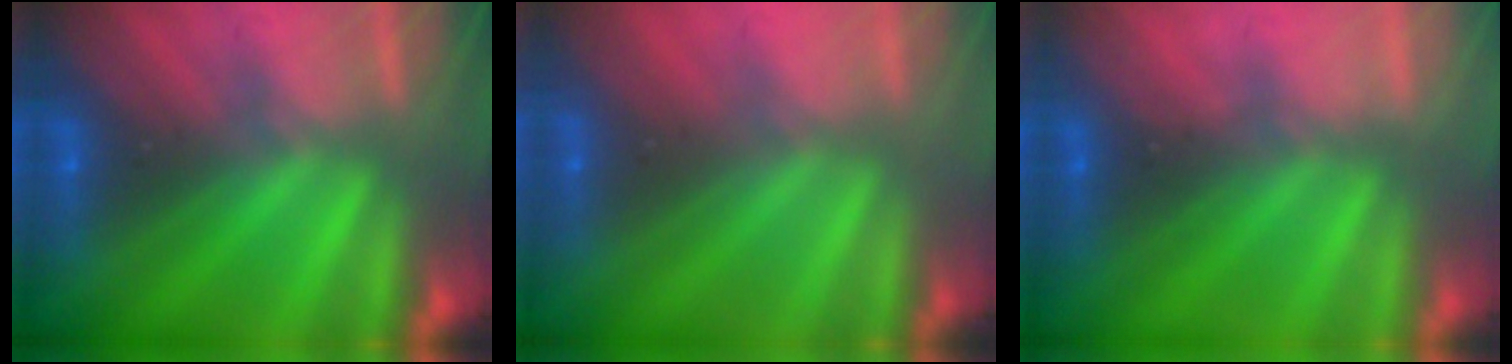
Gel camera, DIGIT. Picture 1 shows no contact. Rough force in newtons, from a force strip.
{"total": 2.8}
{"total": 2.3}